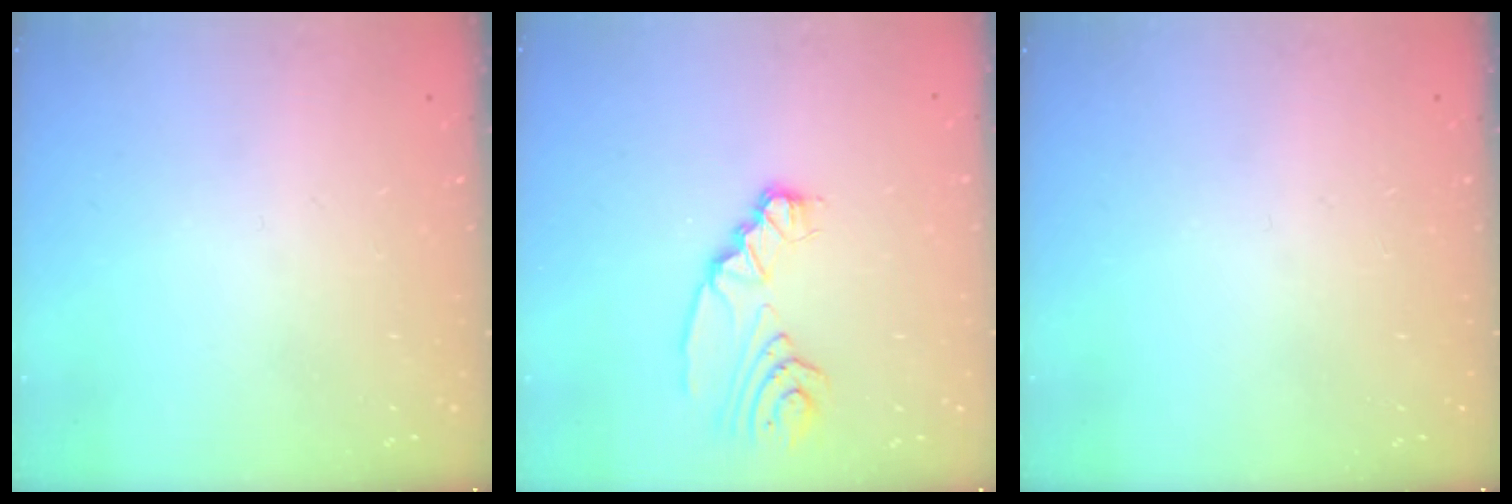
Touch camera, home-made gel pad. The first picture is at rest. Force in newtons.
{"total": 7.2, "press": 7.2, "slide": 0.5}
{"total": 0.0}